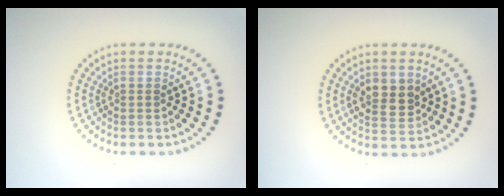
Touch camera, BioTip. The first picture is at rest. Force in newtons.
{"total": 2.9, "press": 2.8, "slide": 0.5}